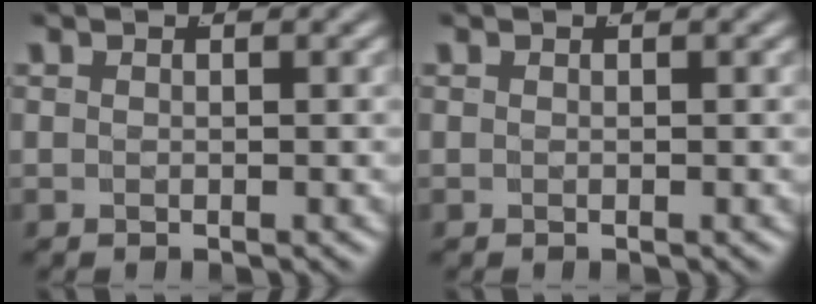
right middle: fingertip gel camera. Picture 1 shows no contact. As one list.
[{"total": 0.0}]